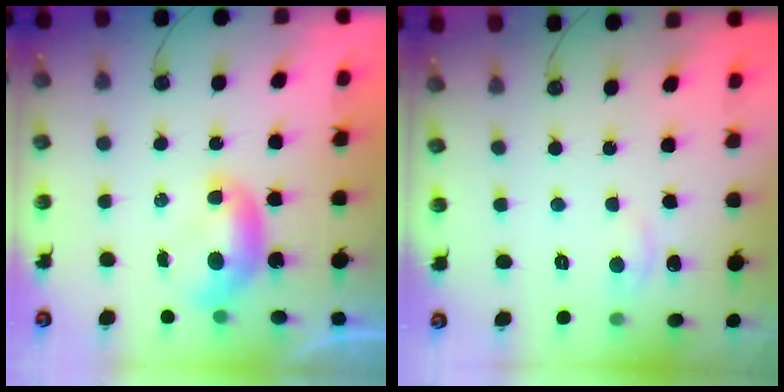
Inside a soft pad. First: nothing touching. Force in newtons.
{"total": 2.1, "press": 2.0, "slide": 0.7}